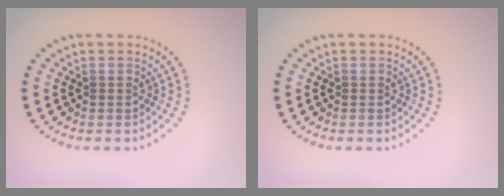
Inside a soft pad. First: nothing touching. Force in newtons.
{"total": 0.0}